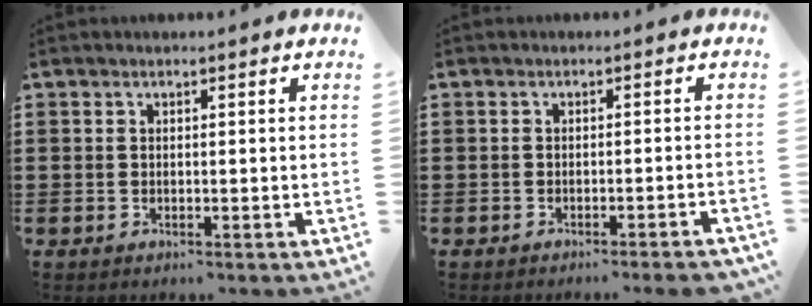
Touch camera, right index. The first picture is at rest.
{"total": 1.7, "force": [-1.4, -0.3, 0.9], "torque": [-0.016, 0.000, -0.028]}